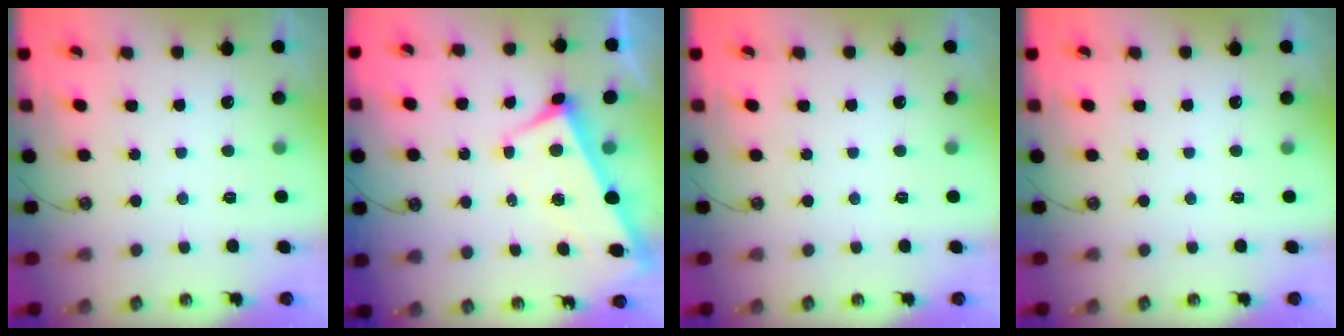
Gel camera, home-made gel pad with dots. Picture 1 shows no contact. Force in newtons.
{"total": 3.0, "press": 2.9, "slide": 0.9}
{"total": 0.0}
{"total": 0.0}